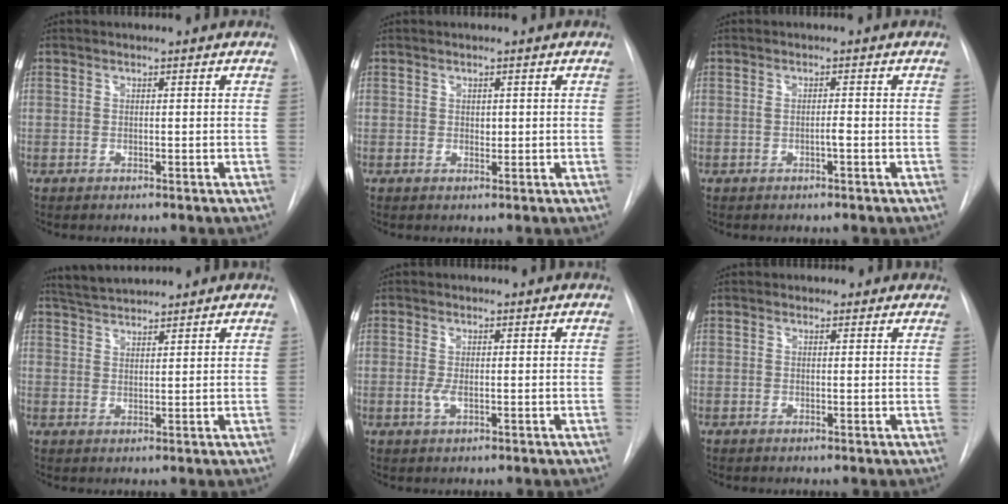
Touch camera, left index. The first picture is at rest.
{"total": 0.7, "force": [0.1, 0.6, 0.4], "torque": [-0.004, 0.001, 0.005]}
{"total": 1.0, "force": [-0.4, 0.0, 0.9], "torque": [-0.017, 0.002, -0.004]}
{"total": 5.8, "force": [5.5, 0.6, 1.6], "torque": [-0.035, 0.031, 0.100]}
{"total": 1.7, "force": [-0.1, 0.6, 1.6], "torque": [-0.038, -0.003, 0.001]}
{"total": 1.9, "force": [1.5, 1.2, 0.1], "torque": [0.007, 0.003, 0.008]}